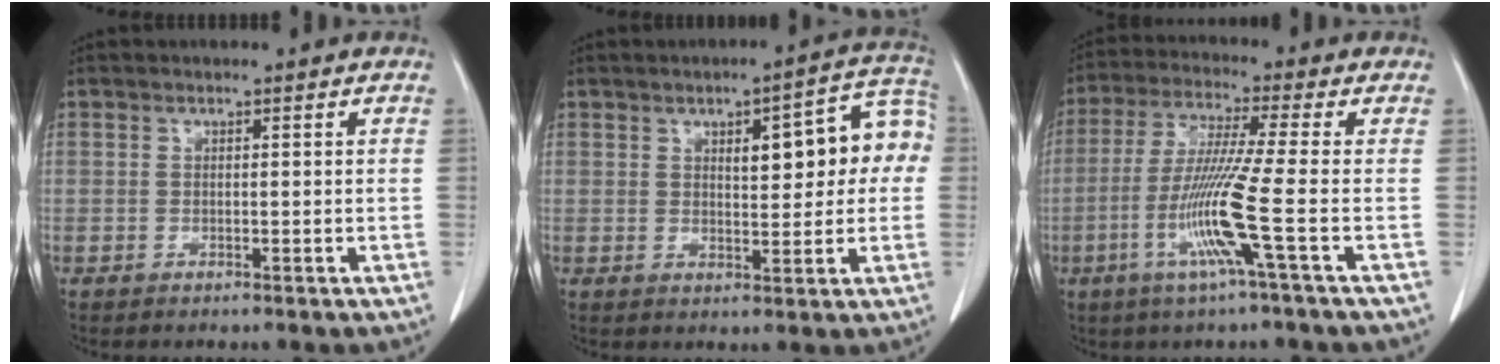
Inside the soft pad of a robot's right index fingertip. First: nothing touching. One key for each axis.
{"total": 10.7, "fx": 2.0, "fy": 3.5, "fz": 9.9, "tx": -0.121, "ty": 0.037, "tz": 0.027}
{"total": 10.5, "fx": -3.5, "fy": -2.1, "fz": 9.7, "tx": -0.196, "ty": -0.018, "tz": -0.073}